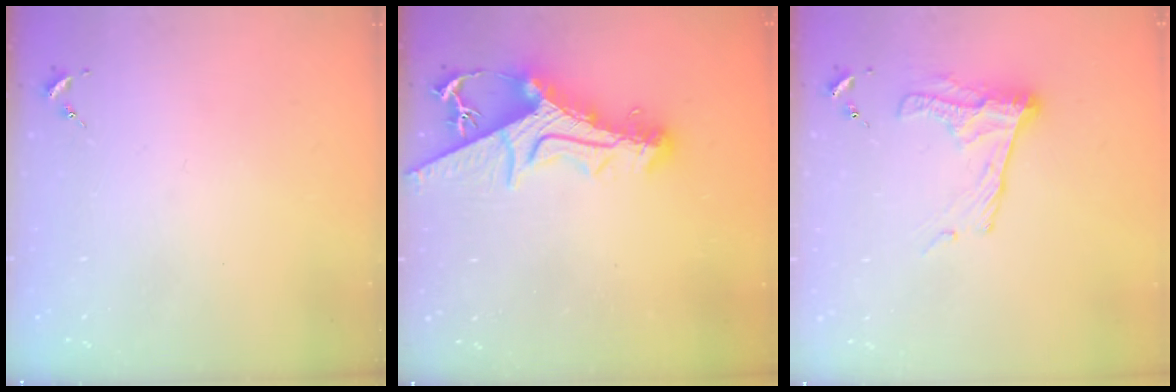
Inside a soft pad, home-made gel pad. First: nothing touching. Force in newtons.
{"total": 13.4, "press": 13.3, "slide": 1.4}
{"total": 12.8, "press": 12.8, "slide": 0.7}